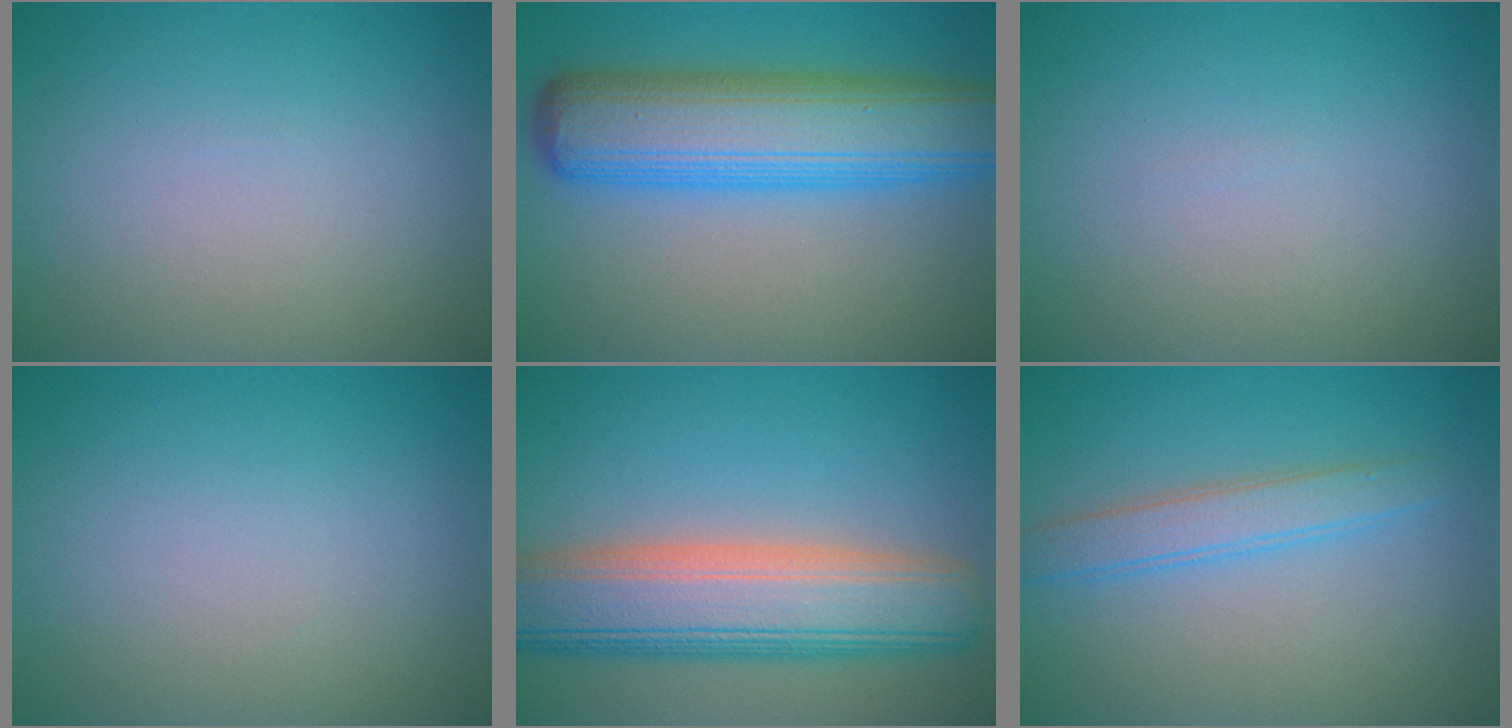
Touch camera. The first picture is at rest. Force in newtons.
{"total": 10.2, "press": 10.2, "slide": 0.3}
{"total": 0.0}
{"total": 0.0}
{"total": 9.7, "press": 9.7, "slide": 0.6}
{"total": 2.7, "press": 2.7, "slide": 0.1}